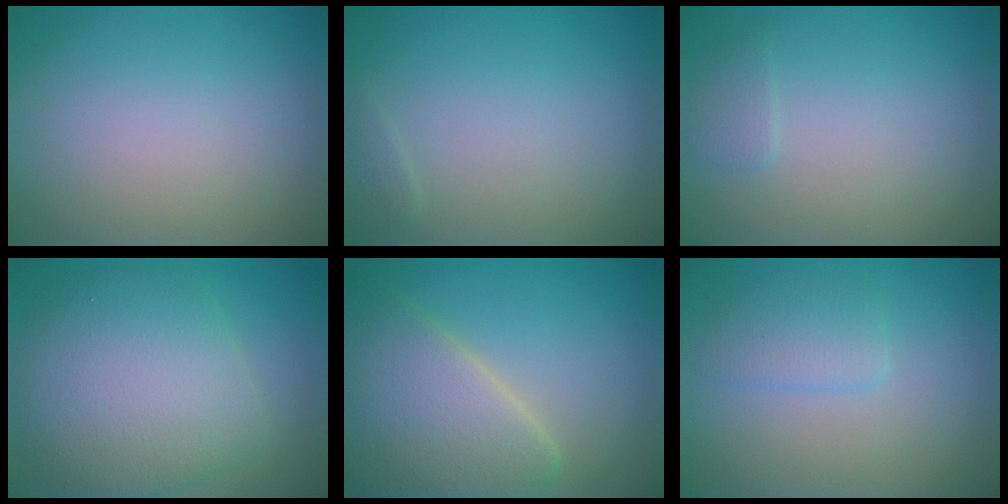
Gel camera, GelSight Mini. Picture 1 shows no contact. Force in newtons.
{"total": 0.7, "press": 0.7, "slide": 0.1}
{"total": 1.0, "press": 1.0, "slide": 0.1}
{"total": 8.1, "press": 8.1, "slide": 0.4}
{"total": 7.4, "press": 7.4, "slide": 0.4}
{"total": 1.9, "press": 1.9, "slide": 0.1}